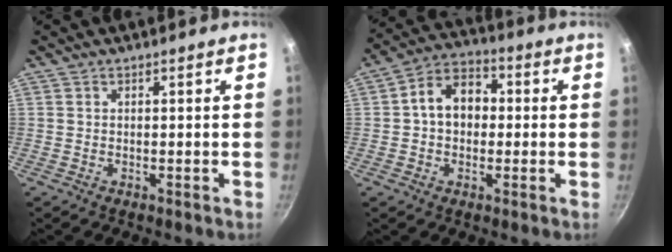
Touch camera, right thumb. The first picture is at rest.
{"total": 9.6, "force": [0.3, 7.2, 6.3], "torque": [-0.065, 0.028, -0.011]}